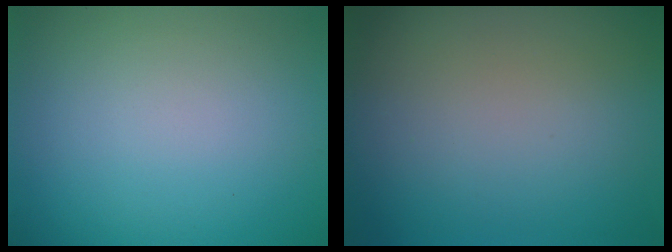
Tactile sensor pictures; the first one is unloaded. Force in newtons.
{"total": 0.0}